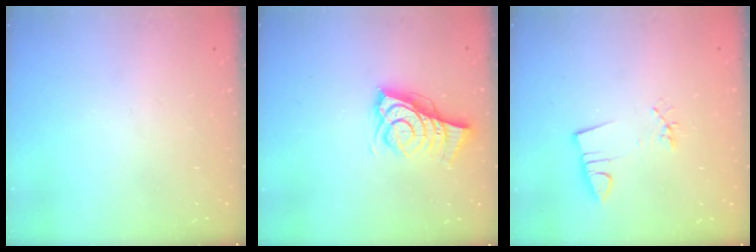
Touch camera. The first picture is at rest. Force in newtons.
{"total": 8.8, "press": 8.6, "slide": 1.8}
{"total": 3.0, "press": 1.4, "slide": 2.6}